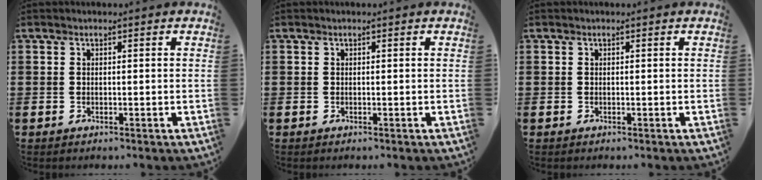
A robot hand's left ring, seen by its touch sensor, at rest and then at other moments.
{"total": 0.0}
{"total": 0.0}